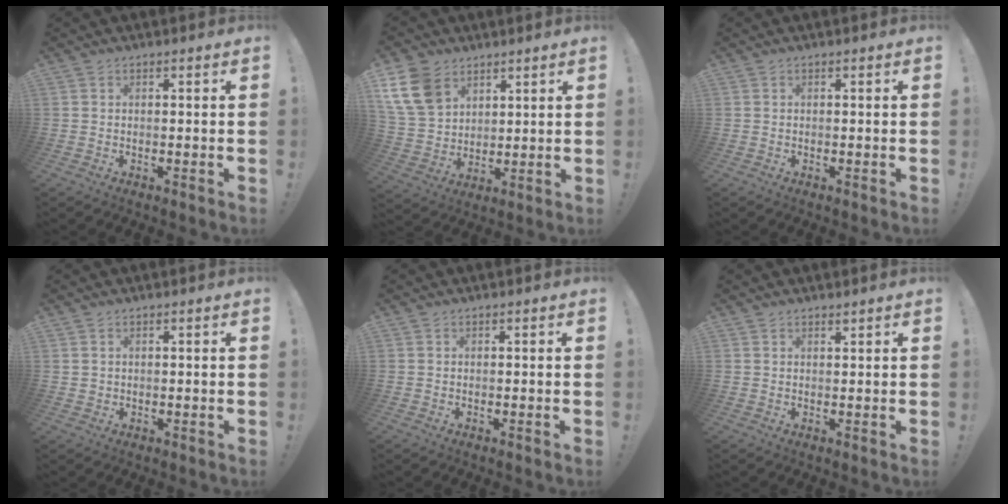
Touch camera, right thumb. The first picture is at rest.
{"total": 14.3, "force": [7.5, 10.1, 6.7], "torque": [-0.124, -0.031, 0.153]}
{"total": 0.0}
{"total": 1.1, "force": [0.6, 0.9, 0.2], "torque": [0.000, 0.000, 0.010]}
{"total": 0.0}
{"total": 1.0, "force": [0.9, 0.3, 0.2], "torque": [0.008, -0.006, 0.016]}